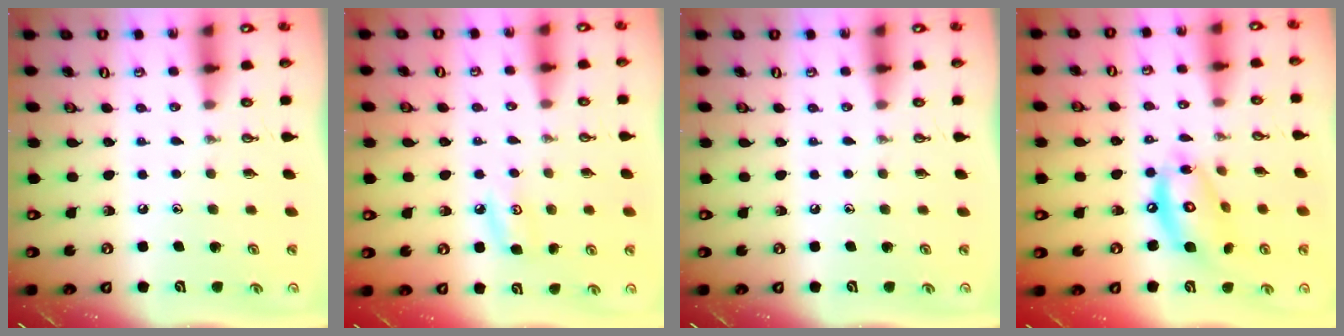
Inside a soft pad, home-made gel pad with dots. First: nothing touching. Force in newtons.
{"total": 6.1, "press": 6.0, "slide": 0.6}
{"total": 0.0}
{"total": 13.8, "press": 13.7, "slide": 1.2}